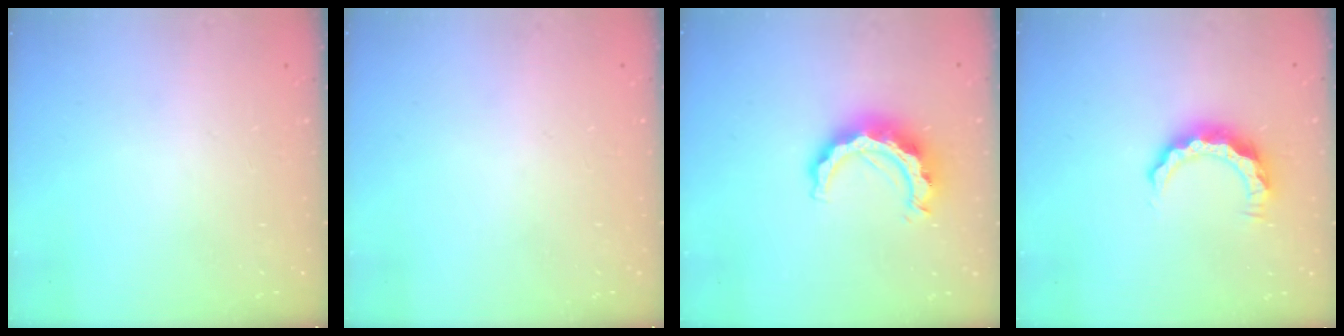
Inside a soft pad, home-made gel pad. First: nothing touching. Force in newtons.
{"total": 1.7, "press": 1.6, "slide": 0.8}
{"total": 11.2, "press": 11.1, "slide": 1.1}
{"total": 7.6, "press": 7.6, "slide": 0.8}